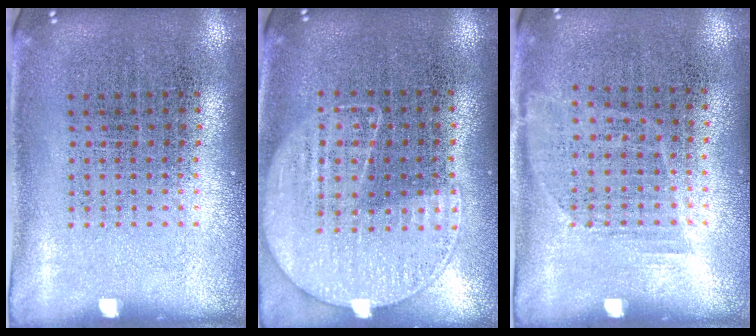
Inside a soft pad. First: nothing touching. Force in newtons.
{"total": 1.2, "press": 1.0, "slide": 0.6}
{"total": 1.1, "press": 0.8, "slide": 0.7}